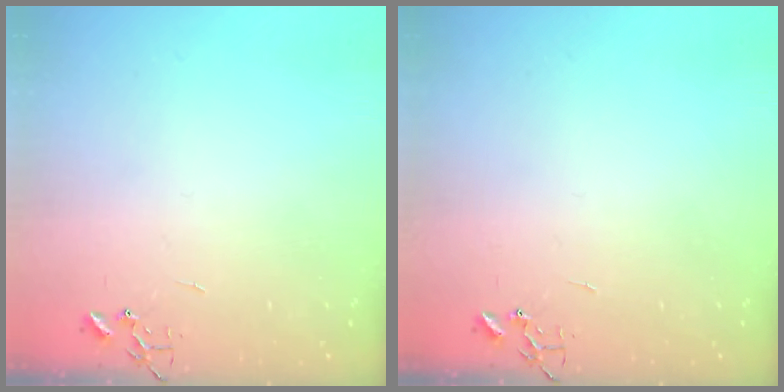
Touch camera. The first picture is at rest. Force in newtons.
{"total": 0.0}